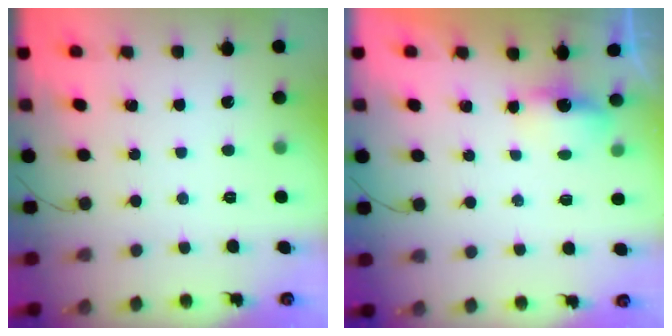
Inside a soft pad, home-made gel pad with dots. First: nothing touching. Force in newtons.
{"total": 6.4, "press": 4.0, "slide": 5.0}